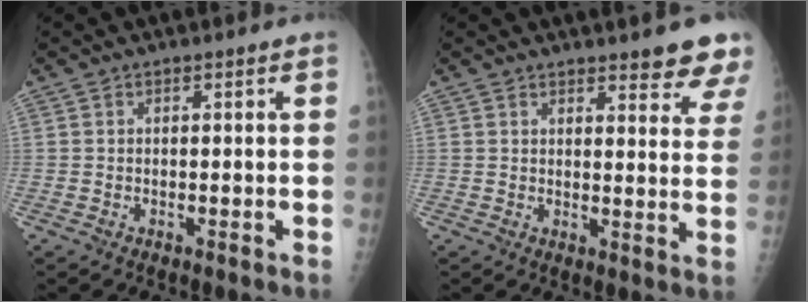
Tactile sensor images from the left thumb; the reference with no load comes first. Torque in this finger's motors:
{"motor_torque": [1.54, 0.57, 0.50, -0.55, 0.00]}